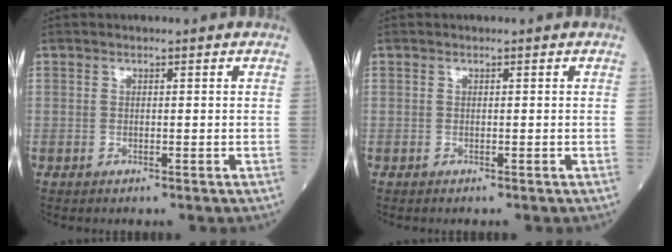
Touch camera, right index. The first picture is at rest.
{"total": 0.0}